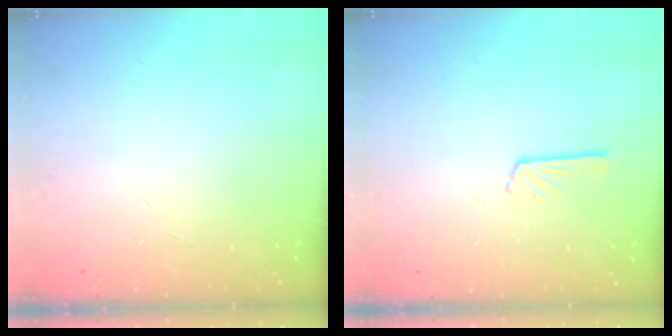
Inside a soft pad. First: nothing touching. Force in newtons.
{"total": 5.1, "press": 5.0, "slide": 0.5}